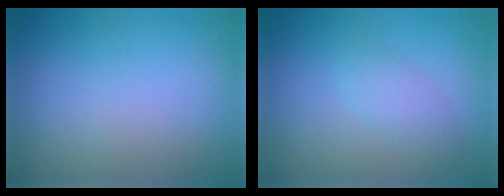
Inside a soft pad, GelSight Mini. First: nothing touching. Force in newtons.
{"total": 1.9, "press": 1.9, "slide": 0.1}